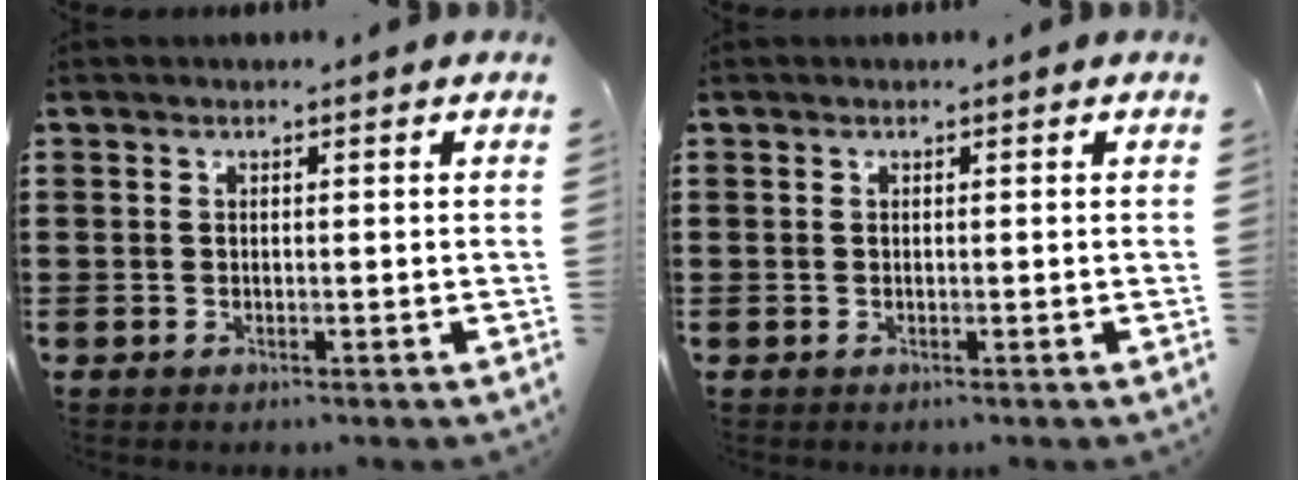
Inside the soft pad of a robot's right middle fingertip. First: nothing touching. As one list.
[{"total": 0.0}]